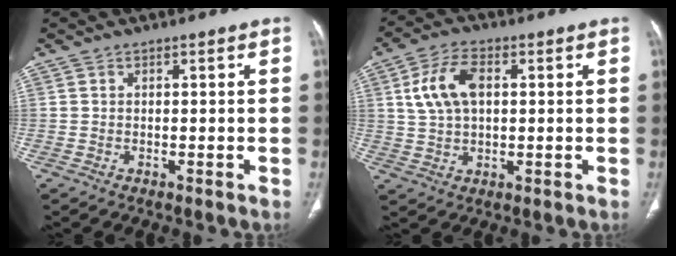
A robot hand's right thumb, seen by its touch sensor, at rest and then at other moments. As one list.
[{"total": 9.2, "force": [2.1, 5.4, 7.1], "torque": [-0.140, 0.010, 0.041]}]